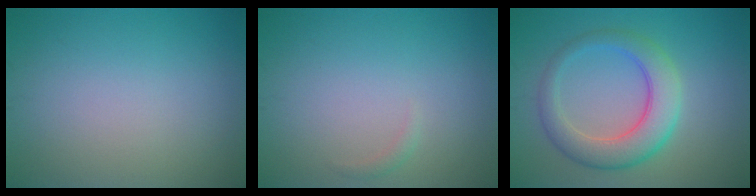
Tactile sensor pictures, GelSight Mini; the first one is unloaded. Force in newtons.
{"total": 0.6, "press": 0.6, "slide": 0.1}
{"total": 5.6, "press": 5.6, "slide": 0.3}